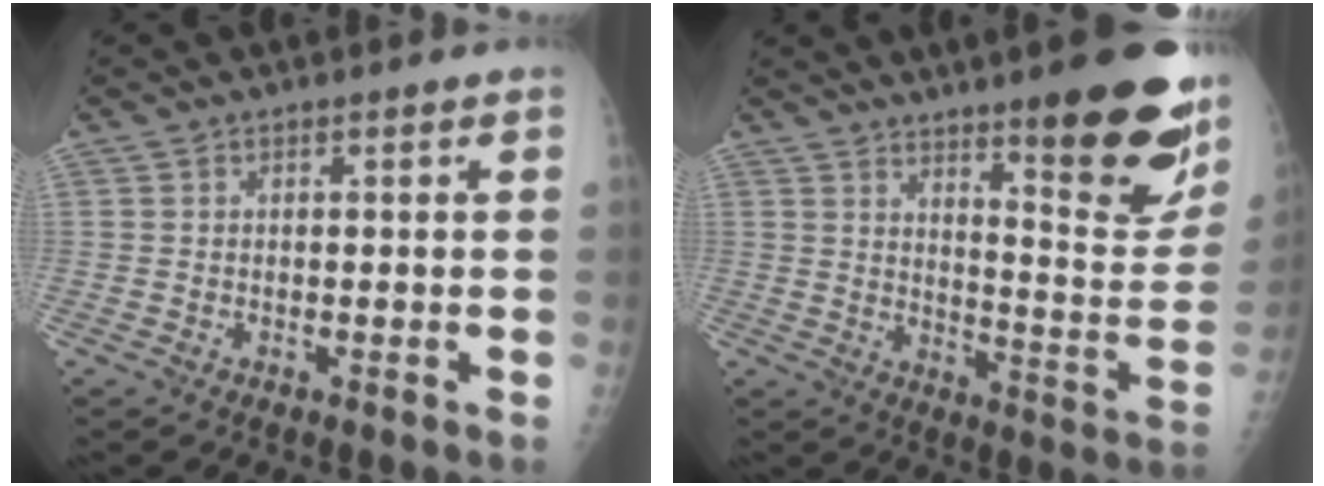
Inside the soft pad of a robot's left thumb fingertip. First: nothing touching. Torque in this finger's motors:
{"motor_torque": [0.38, 0.45, 0.05, -0.28, 0.17]}